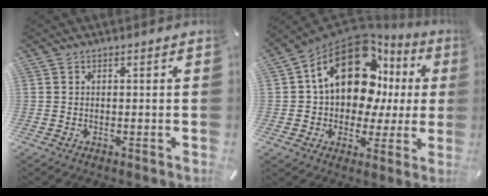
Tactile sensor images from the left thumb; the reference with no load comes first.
{"total": 19.1, "force": [7.7, 12.2, 12.5], "torque": [-0.228, -0.049, 0.131]}